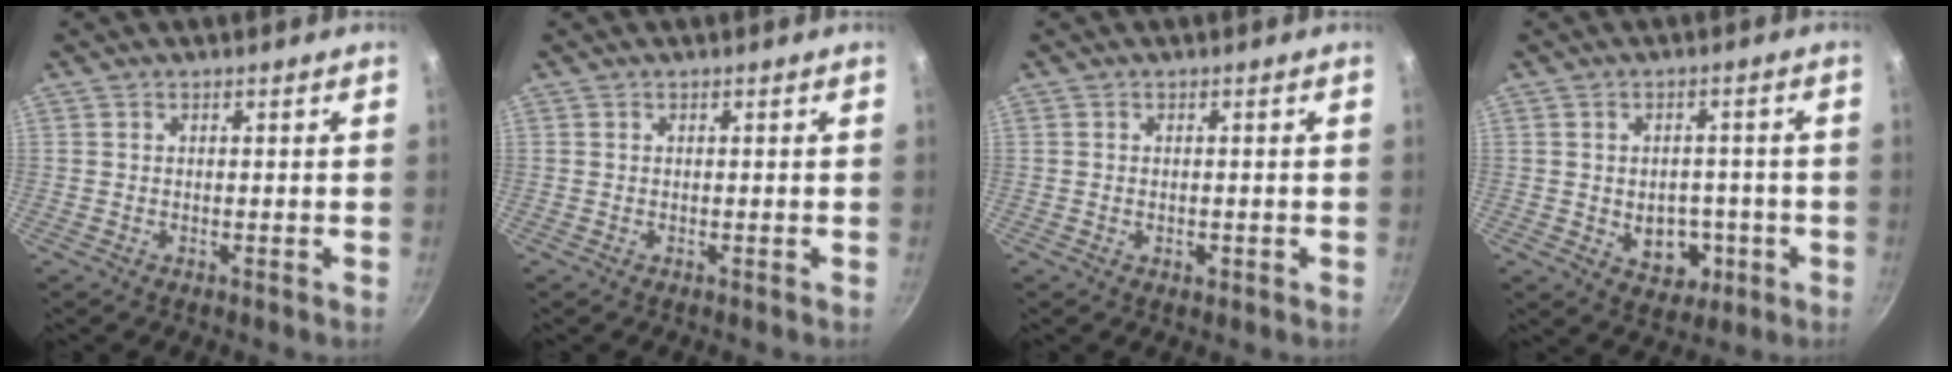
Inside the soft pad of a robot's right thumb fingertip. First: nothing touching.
{"total": 0.0}
{"total": 1.3, "force": [-0.3, 0.8, 0.9], "torque": [-0.012, 0.001, -0.005]}
{"total": 7.7, "force": [-1.8, 6.0, 4.5], "torque": [-0.033, 0.011, -0.012]}